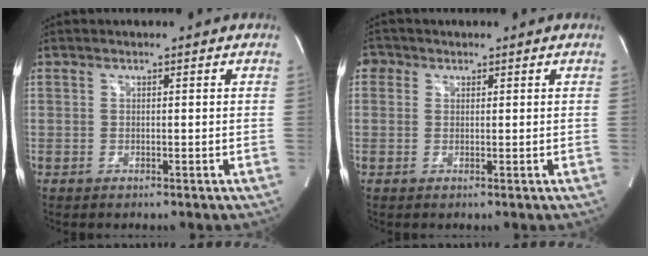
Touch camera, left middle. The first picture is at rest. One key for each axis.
{"total": 2.1, "fx": 1.0, "fy": 1.8, "fz": 0.4, "tx": 0.000, "ty": 0.008, "tz": 0.012}